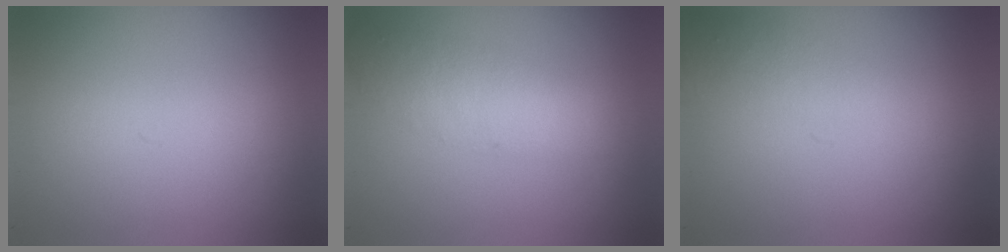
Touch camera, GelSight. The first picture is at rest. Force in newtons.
{"total": 2.2}
{"total": 1.1}